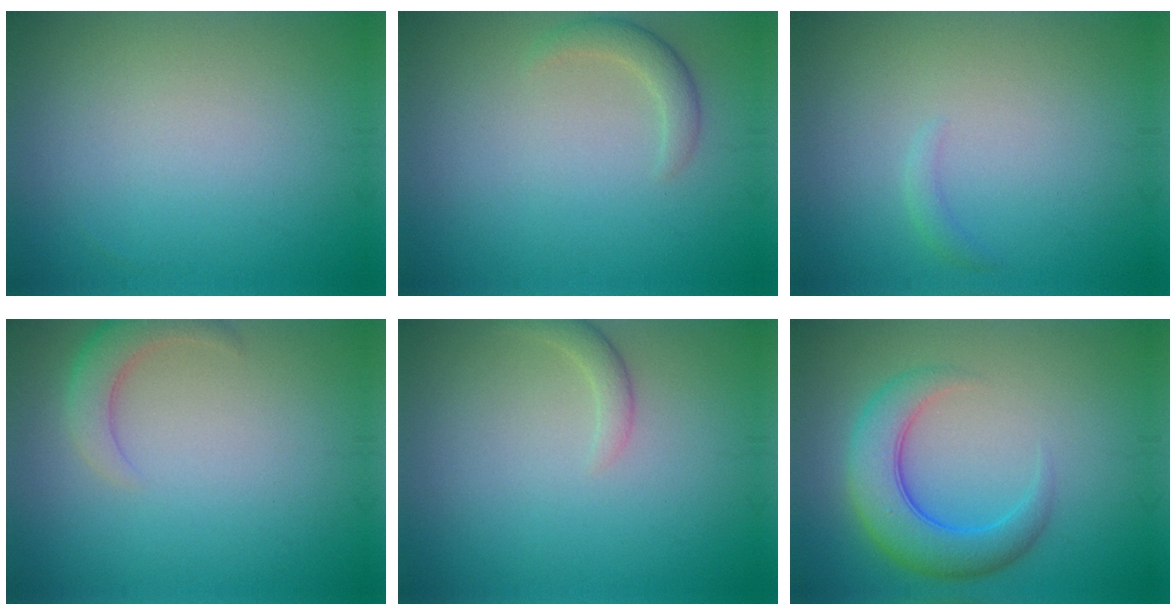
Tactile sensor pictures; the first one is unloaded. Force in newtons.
{"total": 1.8, "press": 1.8, "slide": 0.0}
{"total": 0.8, "press": 0.8, "slide": 0.1}
{"total": 2.7, "press": 2.7, "slide": 0.3}
{"total": 1.4, "press": 1.4, "slide": 0.1}
{"total": 5.8, "press": 5.8, "slide": 0.2}